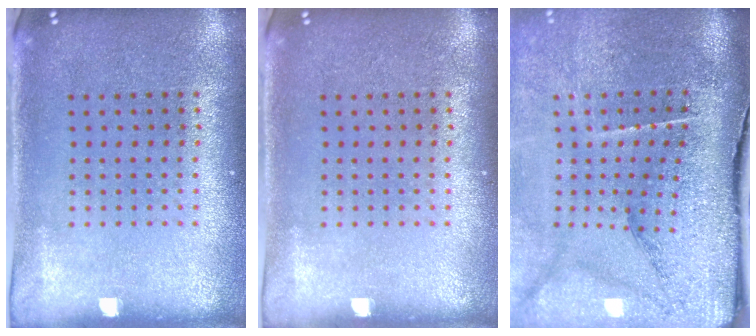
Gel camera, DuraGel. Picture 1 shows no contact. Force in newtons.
{"total": 0.0}
{"total": 4.9, "press": 3.8, "slide": 3.1}